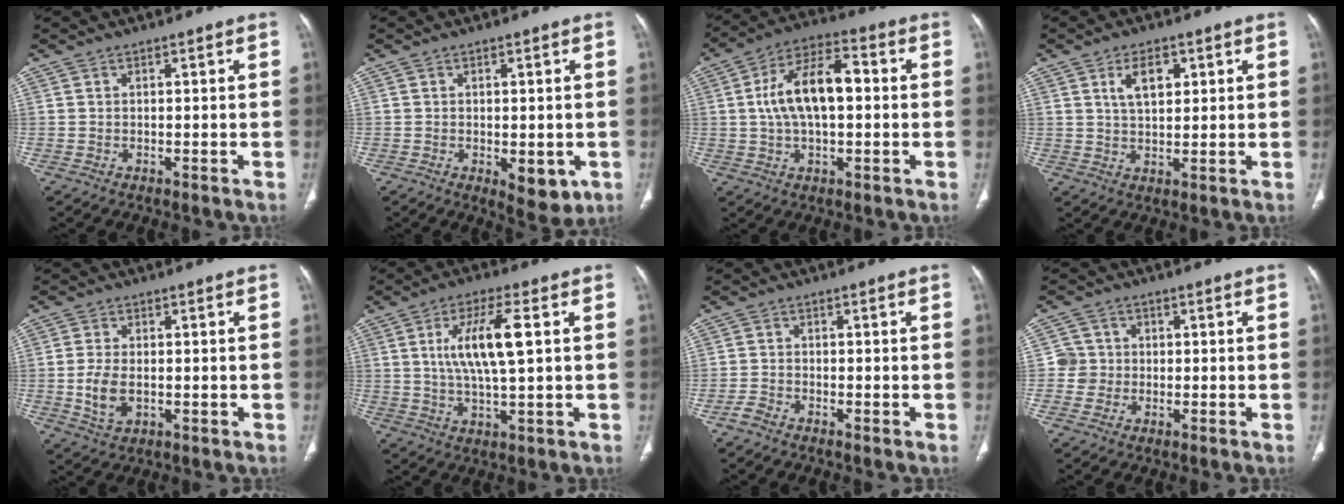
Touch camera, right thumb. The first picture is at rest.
{"total": 6.4, "force": [-1.7, 3.2, 5.2], "torque": [-0.051, -0.010, -0.011]}
{"total": 13.8, "force": [1.0, 7.0, 11.9], "torque": [-0.211, 0.028, 0.010]}
{"total": 5.9, "force": [2.4, 3.1, 4.4], "torque": [-0.065, -0.008, 0.045]}
{"total": 6.0, "force": [-0.6, 3.7, 4.7], "torque": [-0.095, -0.003, -0.006]}
{"total": 10.9, "force": [2.2, 2.8, 10.4], "torque": [-0.207, -0.001, 0.042]}
{"total": 1.8, "force": [-1.5, 0.7, 0.8], "torque": [-0.019, 0.001, -0.033]}
{"total": 3.7, "force": [-0.2, 3.7, 0.1], "torque": [0.027, 0.011, -0.008]}